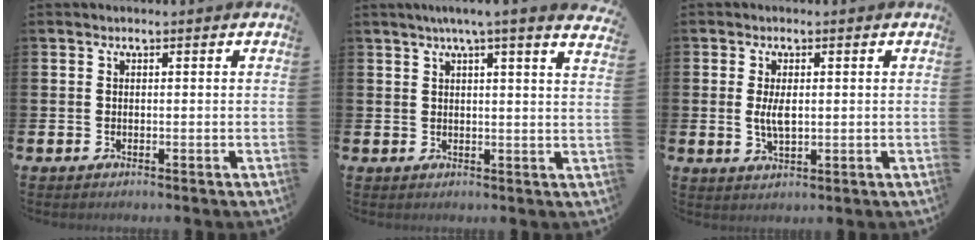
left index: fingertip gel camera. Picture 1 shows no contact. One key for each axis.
{"total": 4.0, "fx": 3.4, "fy": -0.7, "fz": 2.0, "tx": -0.036, "ty": -0.015, "tz": 0.056}
{"total": 3.4, "fx": 0.4, "fy": 1.5, "fz": 3.0, "tx": -0.050, "ty": 0.001, "tz": 0.003}